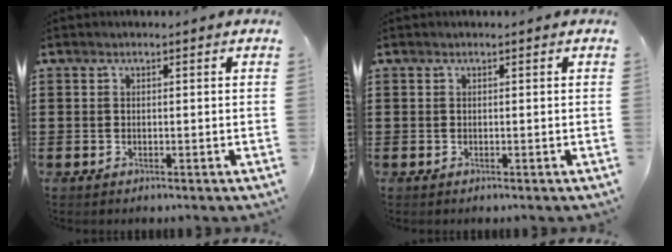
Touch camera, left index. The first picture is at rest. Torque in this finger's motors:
{"motor_torque": [0.00, 0.00, 0.00, 0.00]}